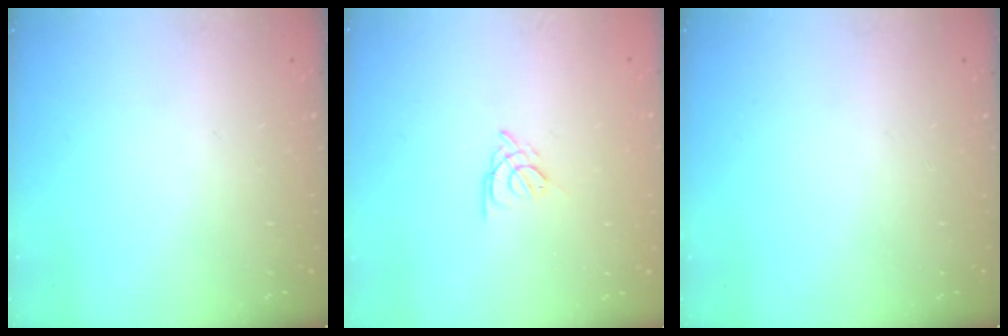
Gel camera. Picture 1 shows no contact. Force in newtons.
{"total": 3.8, "press": 3.8, "slide": 0.6}
{"total": 0.0}